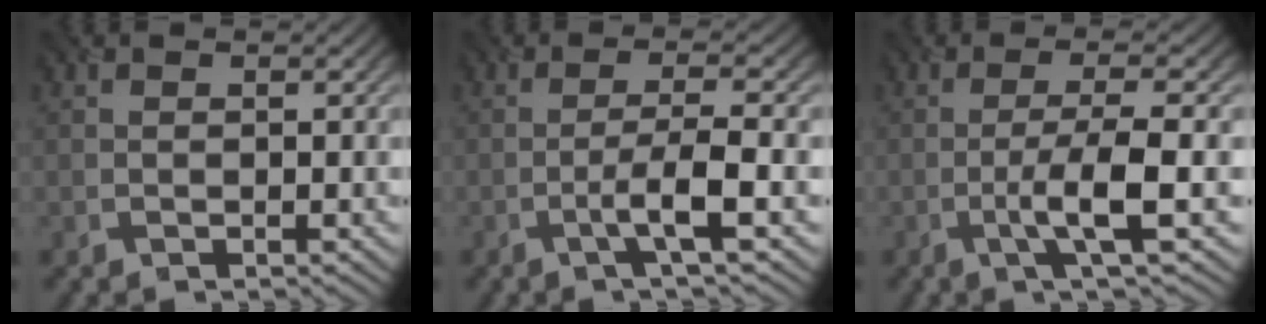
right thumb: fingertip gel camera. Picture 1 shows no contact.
{"total": 4.1, "force": [-1.9, 0.0, 3.7], "torque": [-0.065, 0.014, -0.050]}
{"total": 5.2, "force": [-1.8, 0.3, 4.9], "torque": [-0.085, 0.013, -0.046]}